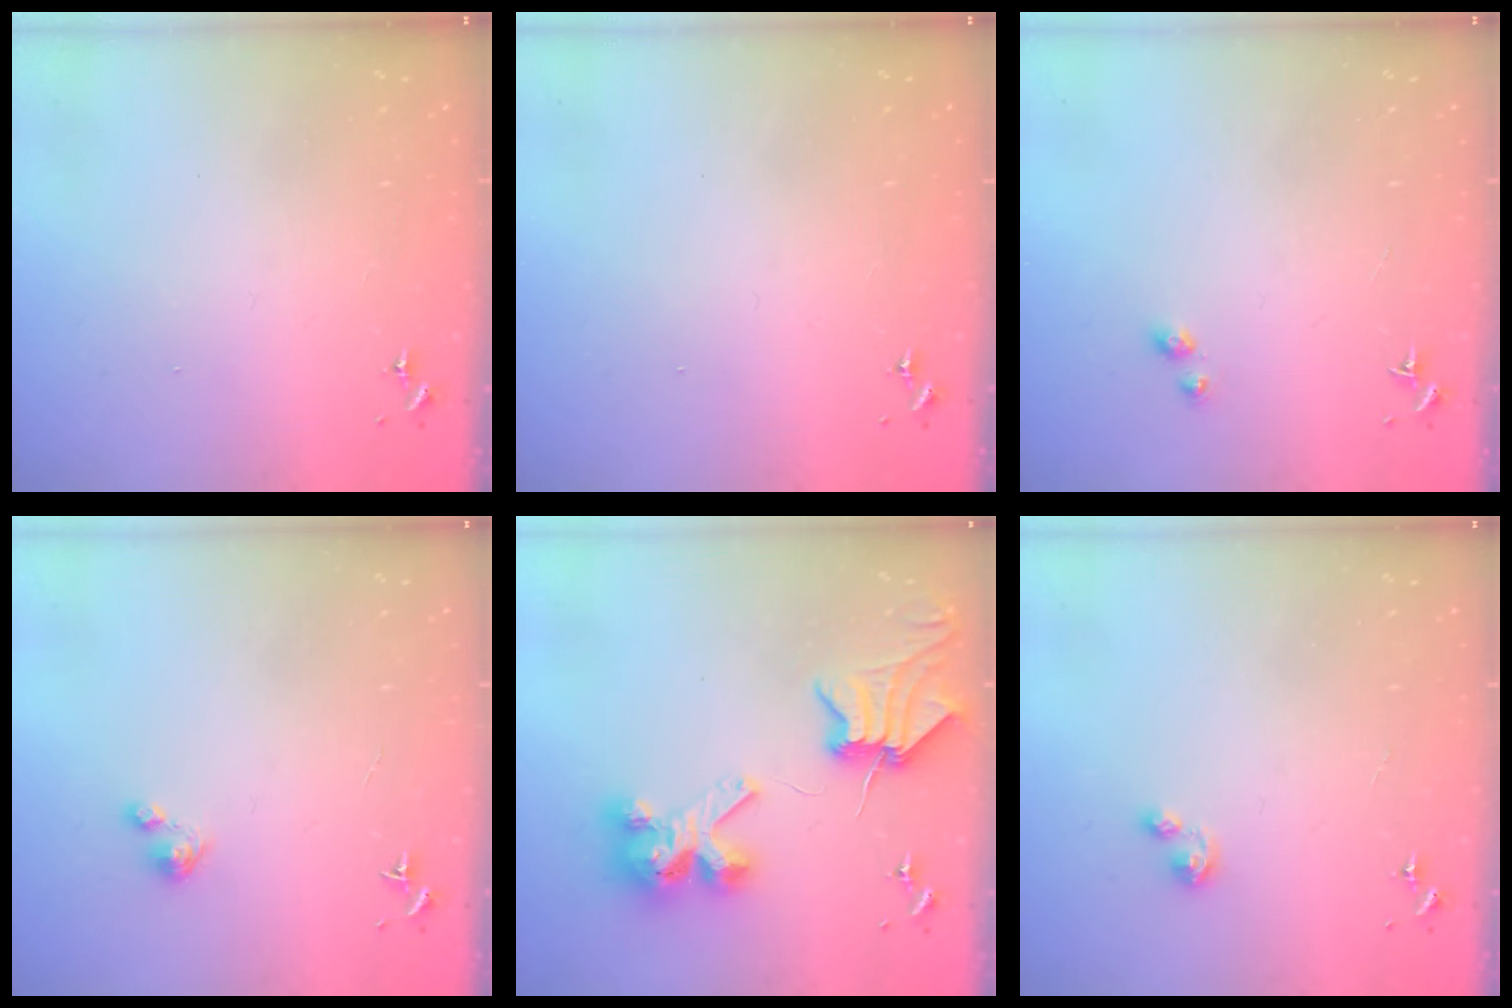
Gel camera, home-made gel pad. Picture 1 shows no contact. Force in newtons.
{"total": 0.0}
{"total": 2.8, "press": 2.8, "slide": 0.2}
{"total": 3.0, "press": 3.0, "slide": 0.2}
{"total": 10.3, "press": 10.2, "slide": 1.4}
{"total": 2.6, "press": 2.6, "slide": 0.3}